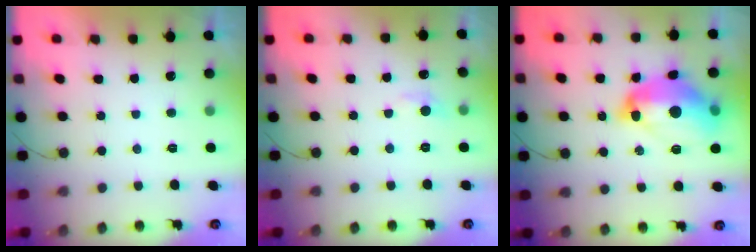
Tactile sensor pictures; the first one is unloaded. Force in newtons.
{"total": 6.2, "press": 6.1, "slide": 0.9}
{"total": 16.6, "press": 16.5, "slide": 1.7}